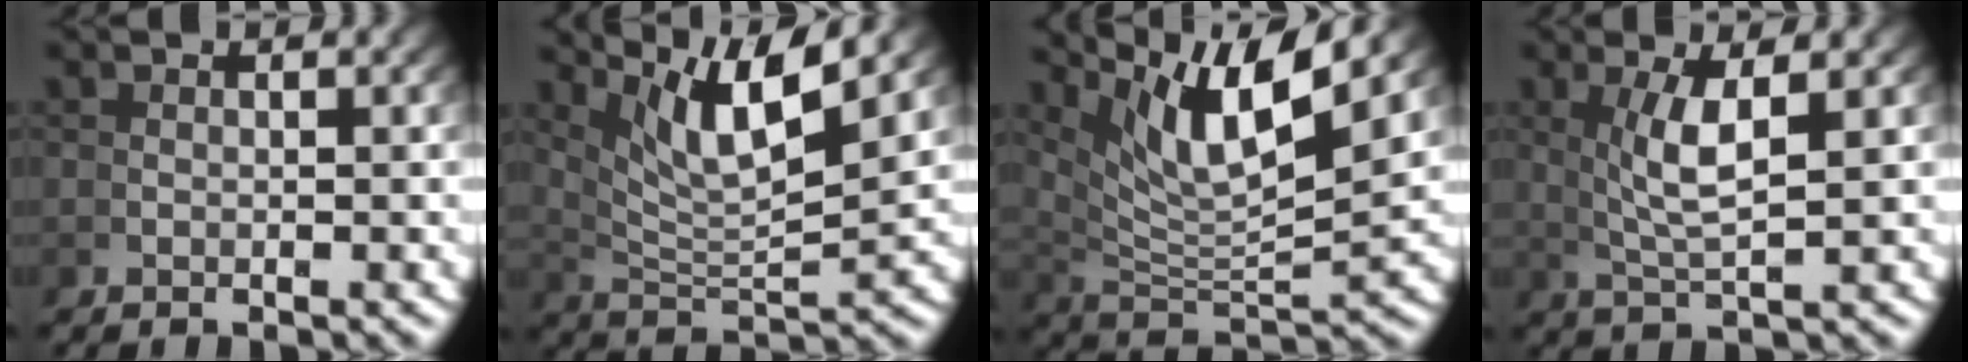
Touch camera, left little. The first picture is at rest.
{"total": 8.1, "force": [4.8, 2.3, 6.0], "torque": [-0.096, 0.004, 0.087]}
{"total": 10.1, "force": [5.2, 3.7, 7.8], "torque": [-0.134, 0.009, 0.090]}
{"total": 3.6, "force": [1.2, 0.0, 3.4], "torque": [-0.067, -0.007, 0.035]}